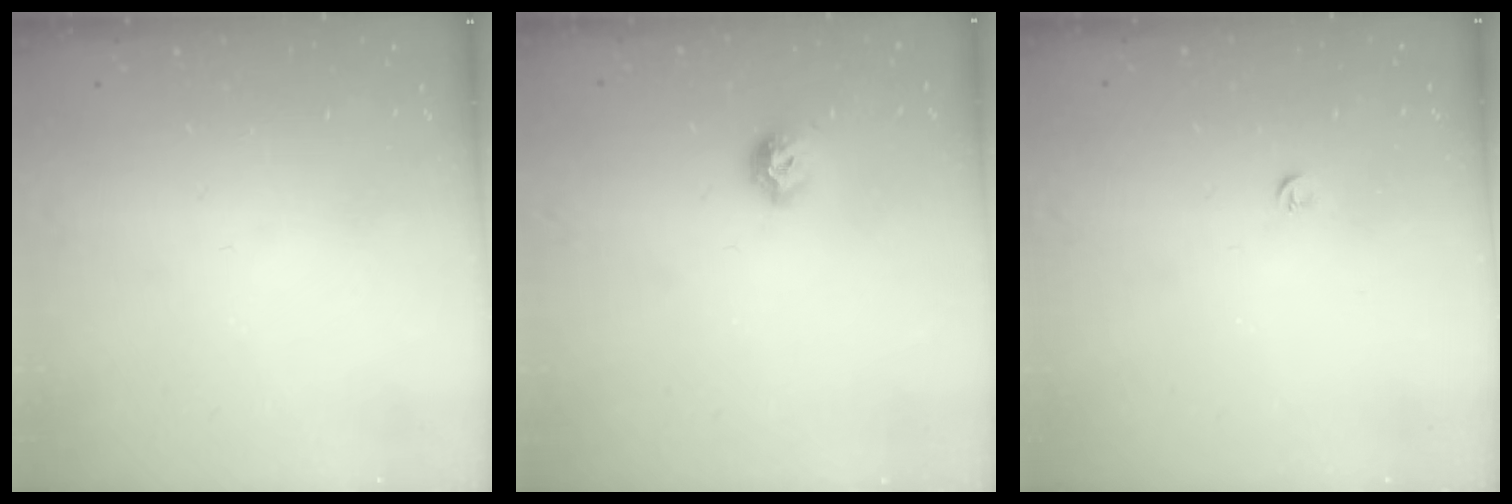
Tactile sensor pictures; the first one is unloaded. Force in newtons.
{"total": 8.2, "press": 8.2, "slide": 0.7}
{"total": 3.4, "press": 3.4, "slide": 0.5}